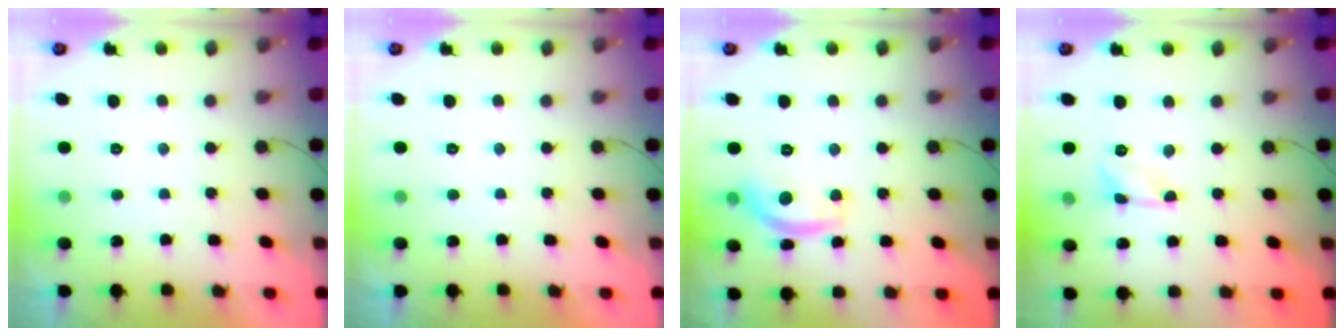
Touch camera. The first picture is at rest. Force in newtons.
{"total": 0.0}
{"total": 11.0, "press": 11.0, "slide": 0.5}
{"total": 2.6, "press": 2.6, "slide": 0.2}